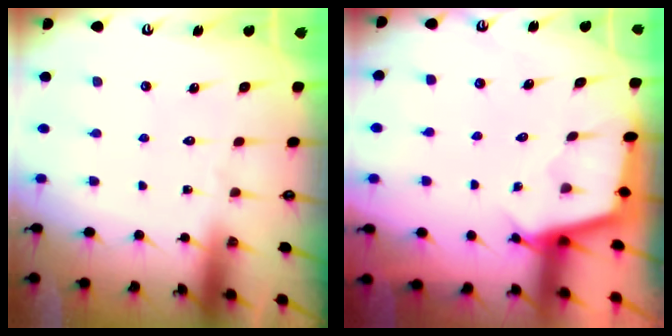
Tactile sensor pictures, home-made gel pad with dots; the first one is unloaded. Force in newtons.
{"total": 2.5, "press": 2.5, "slide": 0.2}